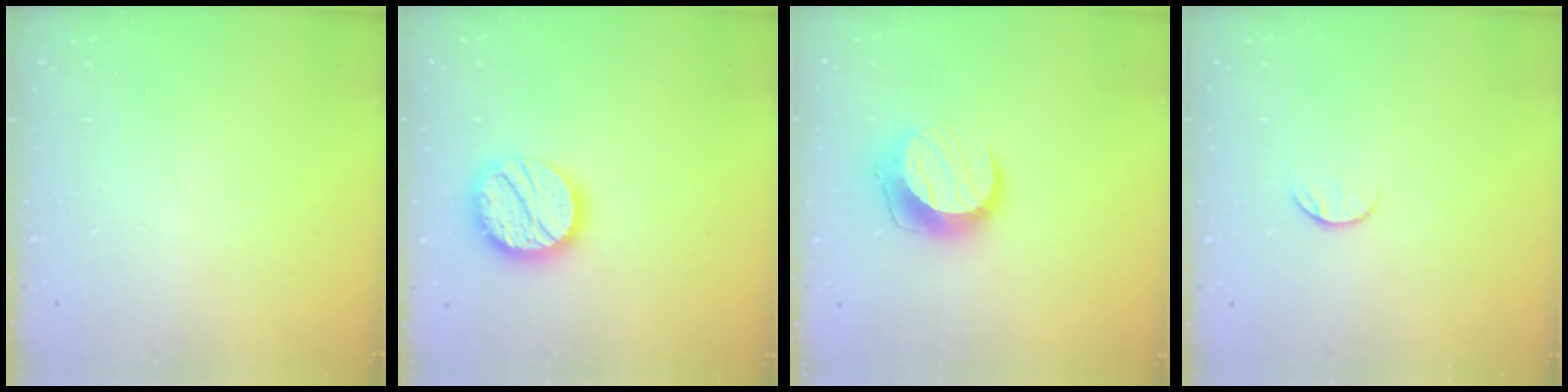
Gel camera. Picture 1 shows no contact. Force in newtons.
{"total": 16.5, "press": 16.5, "slide": 1.4}
{"total": 12.0, "press": 12.0, "slide": 0.7}
{"total": 6.1, "press": 6.1, "slide": 0.7}